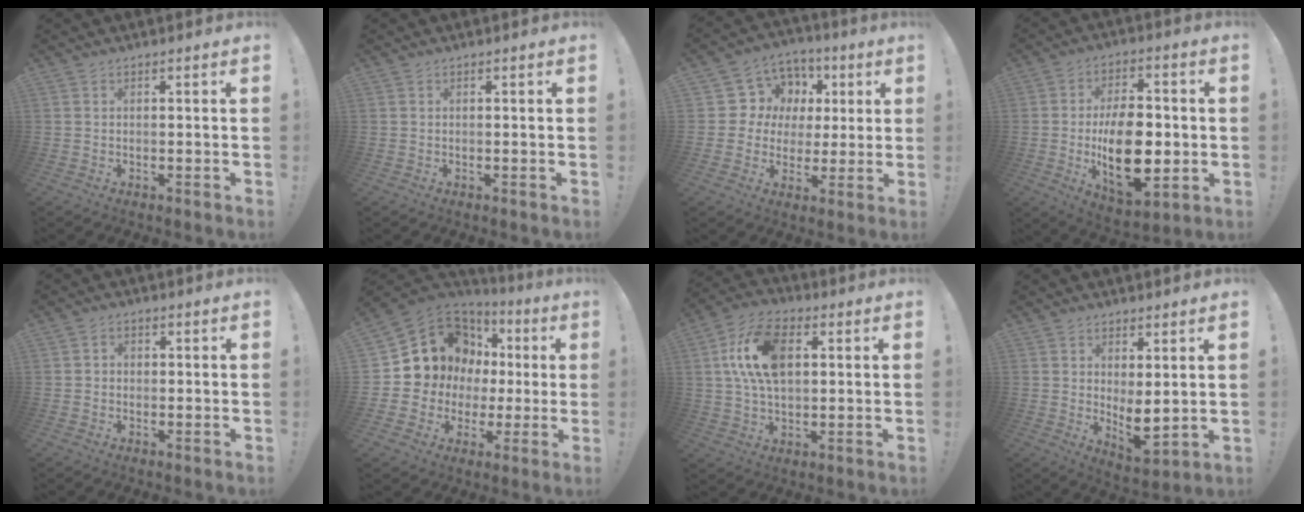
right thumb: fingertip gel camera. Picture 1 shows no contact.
{"total": 0.0}
{"total": 10.5, "force": [2.4, 10.0, 2.2], "torque": [-0.029, -0.018, 0.063]}
{"total": 19.3, "force": [-2.2, 10.8, 15.8], "torque": [-0.268, -0.004, -0.029]}
{"total": 1.9, "force": [-0.5, 1.6, 0.8], "torque": [-0.017, 0.009, -0.009]}
{"total": 12.7, "force": [5.5, 10.6, 4.3], "torque": [-0.071, -0.052, 0.131]}
{"total": 15.5, "force": [3.6, 9.4, 11.8], "torque": [-0.224, 0.009, 0.064]}
{"total": 6.4, "force": [1.5, 2.8, 5.6], "torque": [-0.050, -0.034, 0.032]}